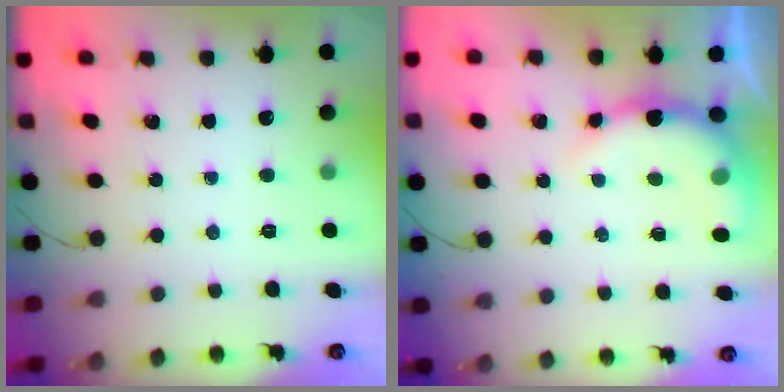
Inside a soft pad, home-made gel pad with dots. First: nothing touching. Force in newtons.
{"total": 9.0, "press": 8.9, "slide": 0.6}